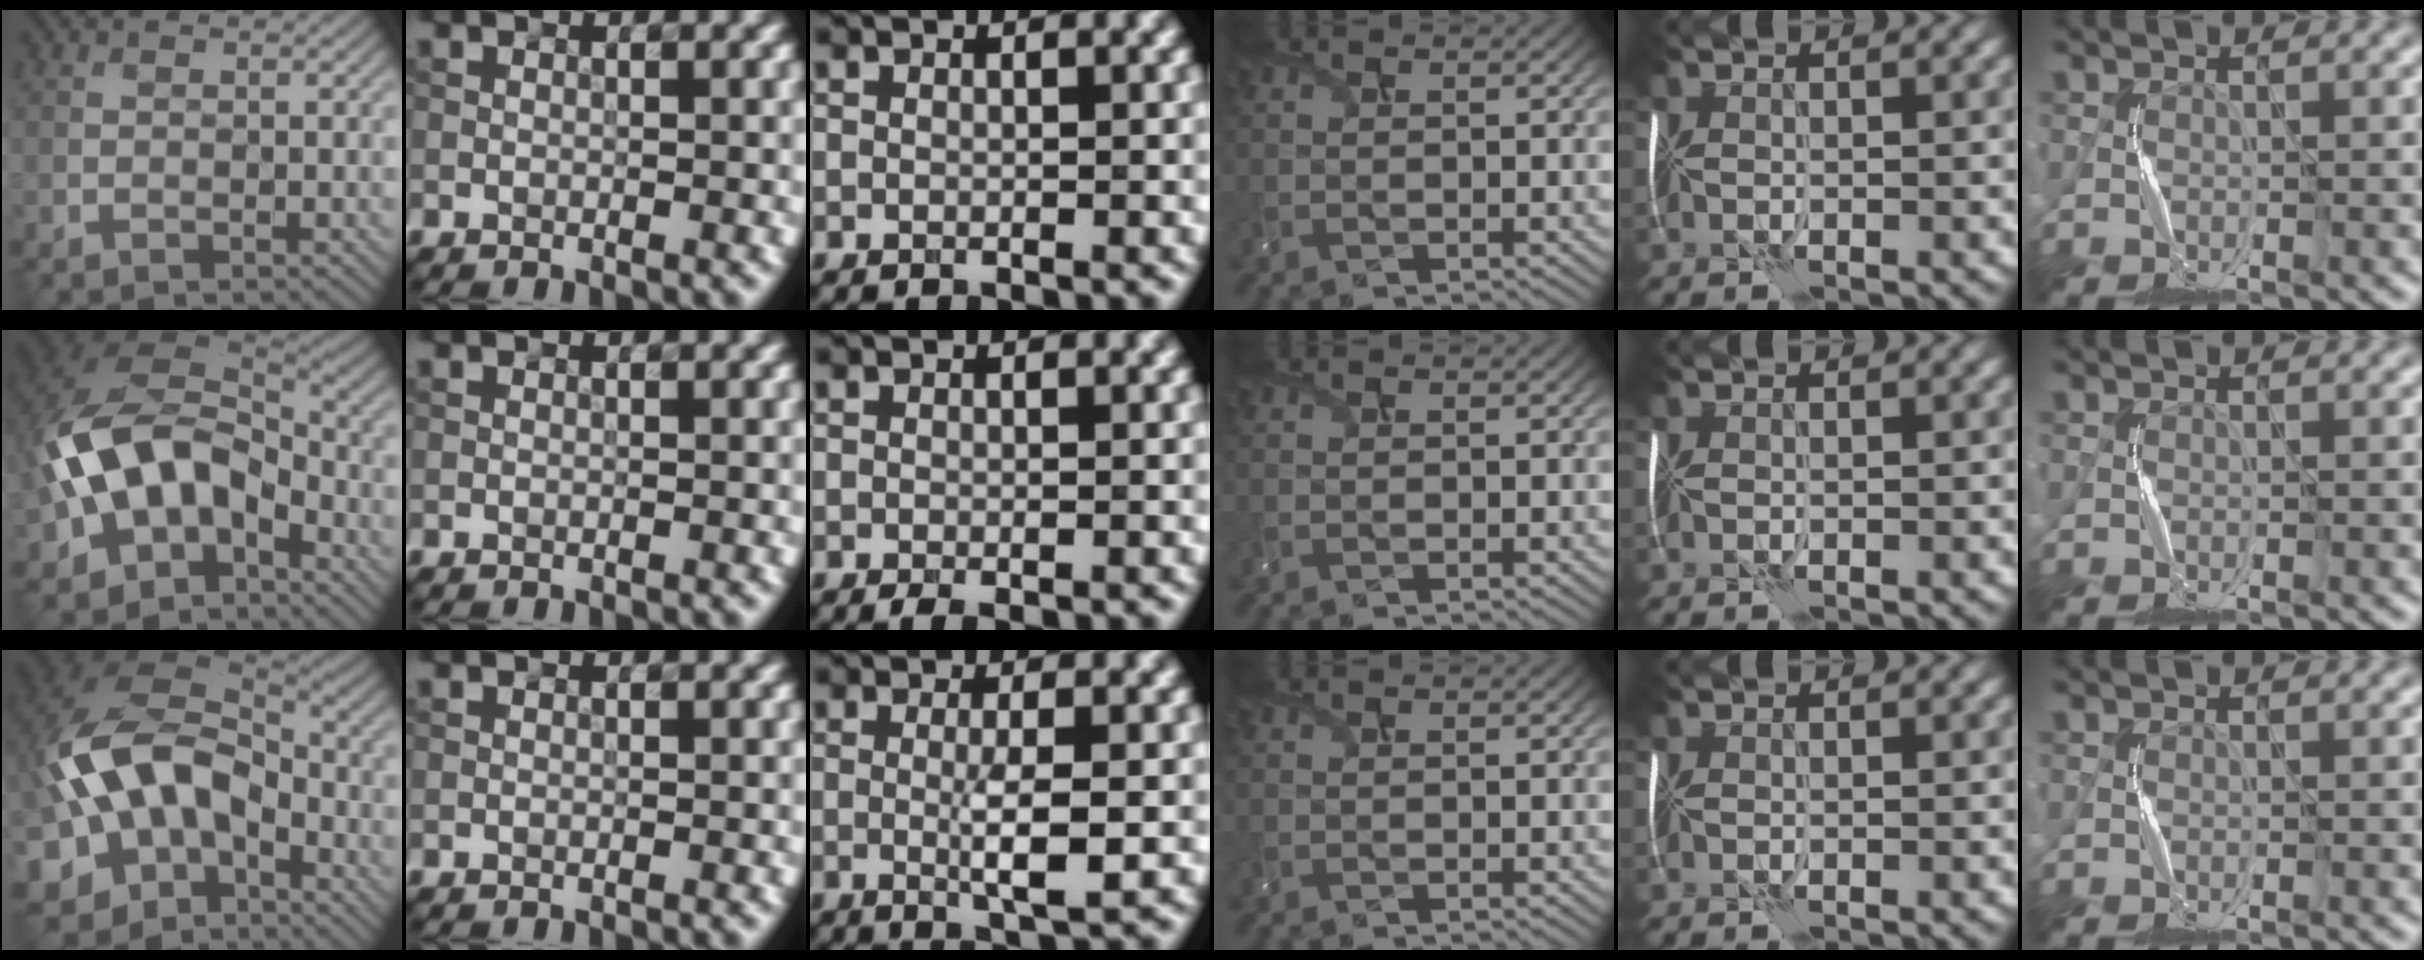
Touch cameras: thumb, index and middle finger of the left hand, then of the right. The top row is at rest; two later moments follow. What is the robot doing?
{"motion": "shake", "object": "handbell"}